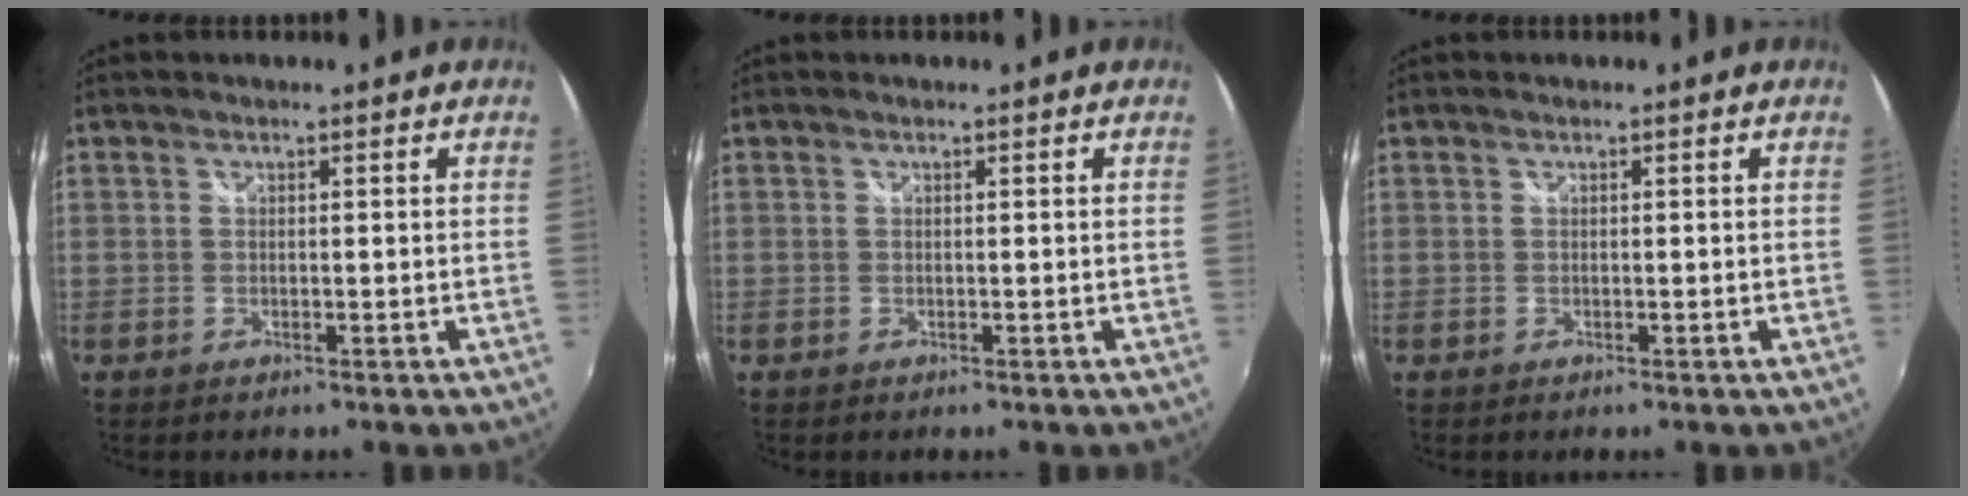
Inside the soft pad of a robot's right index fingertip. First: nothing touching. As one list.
[{"total": 0.0}, {"total": 0.0}]